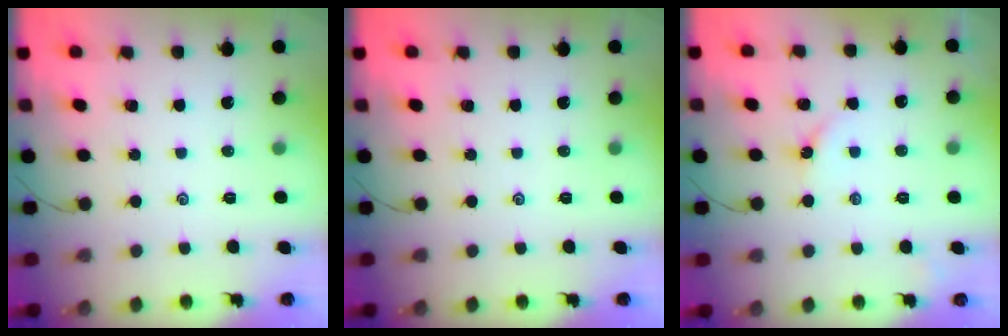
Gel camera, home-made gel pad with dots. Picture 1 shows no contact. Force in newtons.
{"total": 0.0}
{"total": 2.3, "press": 2.3, "slide": 0.4}